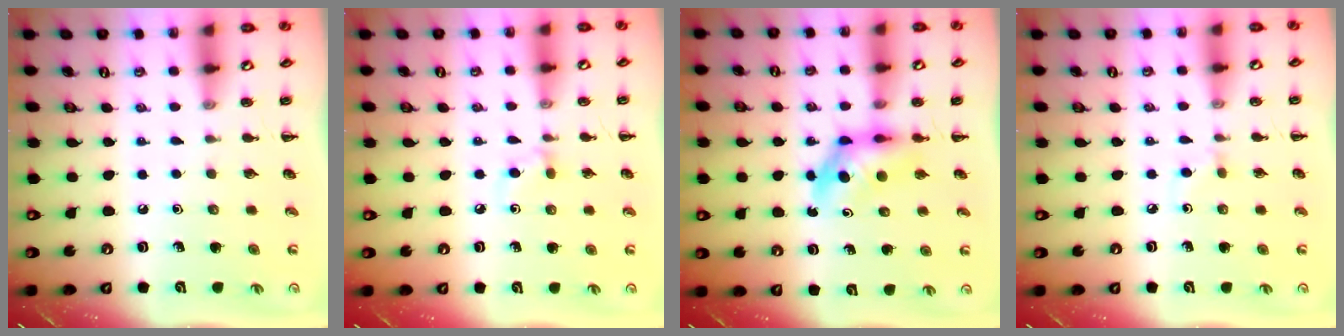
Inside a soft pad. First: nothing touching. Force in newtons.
{"total": 5.5, "press": 5.2, "slide": 1.9}
{"total": 5.6, "press": 5.5, "slide": 1.3}
{"total": 2.7, "press": 2.5, "slide": 1.0}